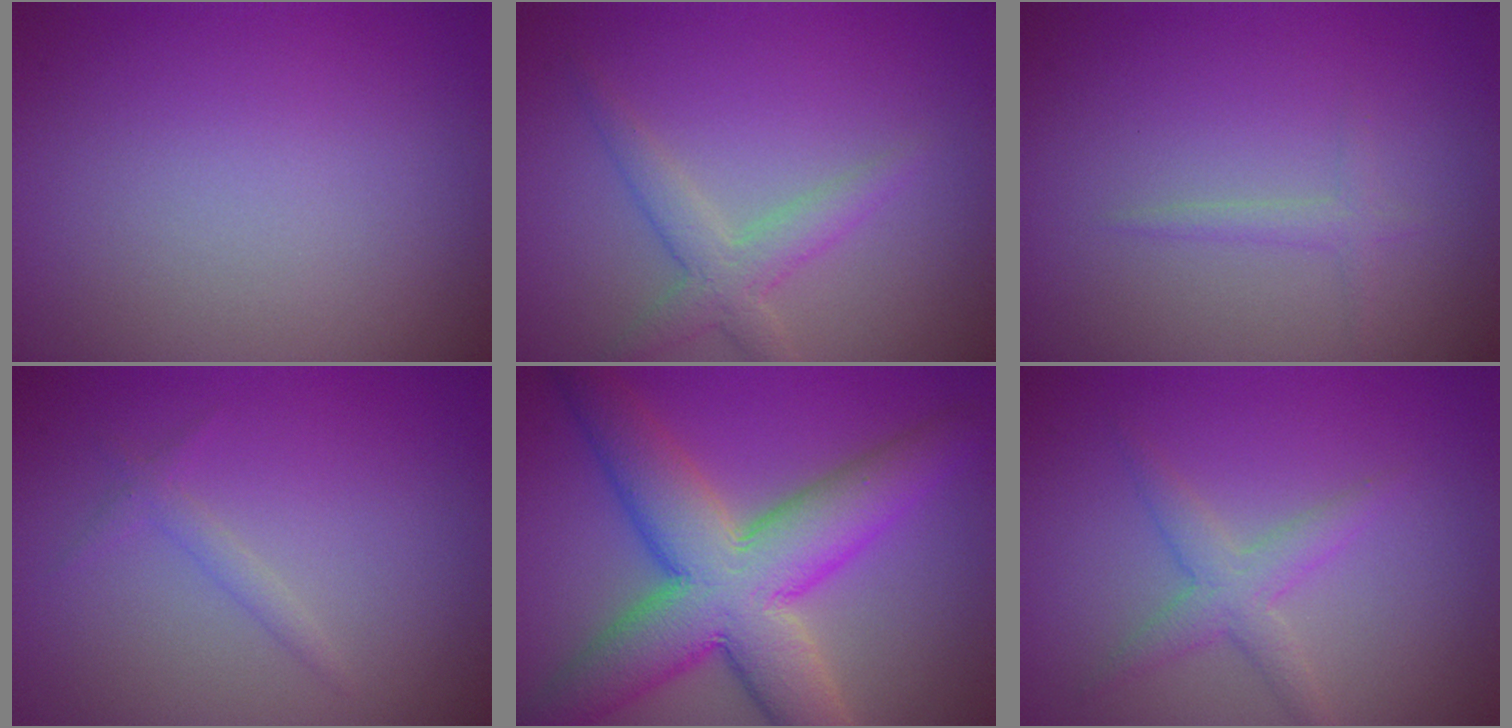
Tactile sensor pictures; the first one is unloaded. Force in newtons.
{"total": 2.7, "press": 2.7, "slide": 0.1}
{"total": 1.3, "press": 1.3, "slide": 0.0}
{"total": 1.1, "press": 1.1, "slide": 0.1}
{"total": 10.7, "press": 10.7, "slide": 0.5}
{"total": 2.4, "press": 2.4, "slide": 0.1}